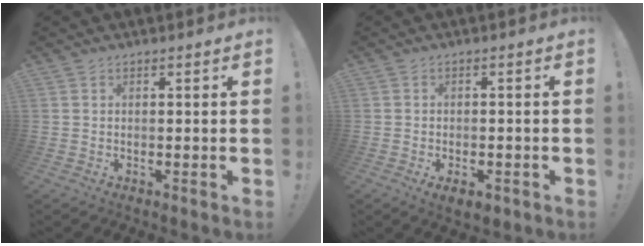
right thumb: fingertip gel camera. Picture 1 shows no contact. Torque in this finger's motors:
{"motor_torque": [0.41, 0.57, 0.03, 0.06, 0.20]}